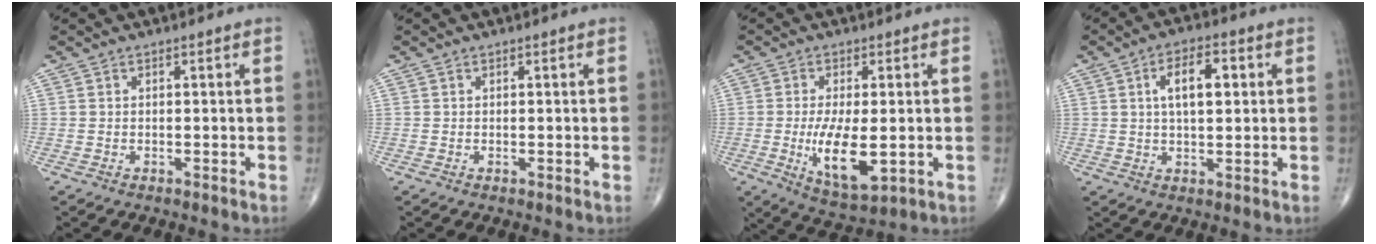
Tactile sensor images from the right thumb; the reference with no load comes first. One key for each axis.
{"total": 0.0}
{"total": 10.5, "fx": -1.5, "fy": 4.3, "fz": 9.5, "tx": -0.161, "ty": -0.025, "tz": -0.014}
{"total": 7.8, "fx": 1.8, "fy": 3.6, "fz": 6.6, "tx": -0.101, "ty": 0.002, "tz": 0.026}